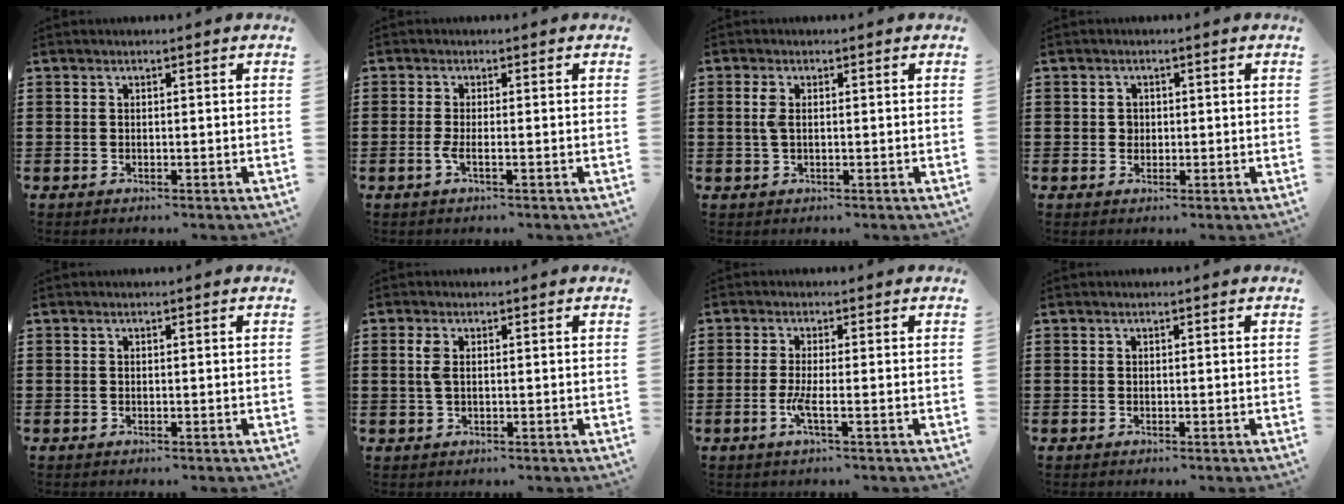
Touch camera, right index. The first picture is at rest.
{"total": 1.8, "force": [-0.7, 0.1, 1.7], "torque": [-0.045, -0.007, -0.018]}
{"total": 2.1, "force": [0.3, 0.8, 1.9], "torque": [-0.048, 0.001, 0.002]}
{"total": 1.3, "force": [0.2, 1.2, 0.4], "torque": [-0.013, 0.007, 0.004]}
{"total": 0.0}
{"total": 2.0, "force": [0.4, 0.8, 1.8], "torque": [-0.040, 0.005, 0.006]}
{"total": 3.0, "force": [-1.0, 0.2, 2.9], "torque": [-0.066, -0.011, -0.024]}
{"total": 0.0}